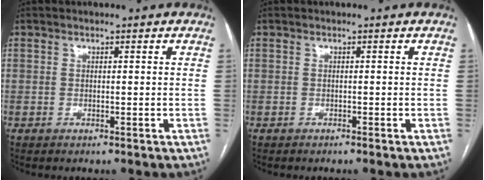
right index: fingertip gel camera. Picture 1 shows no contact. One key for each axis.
{"total": 0.0}